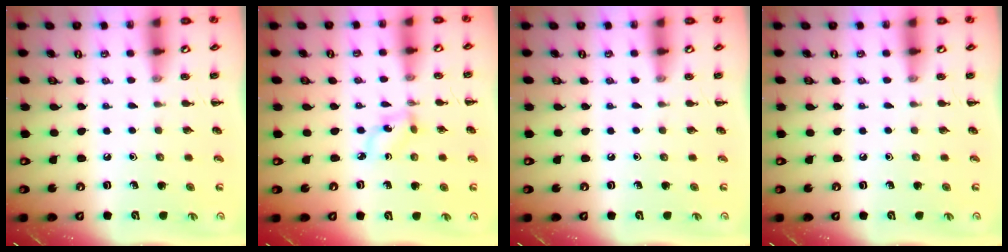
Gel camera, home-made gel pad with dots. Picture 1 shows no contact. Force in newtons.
{"total": 1.8, "press": 1.7, "slide": 0.5}
{"total": 0.0}
{"total": 0.0}